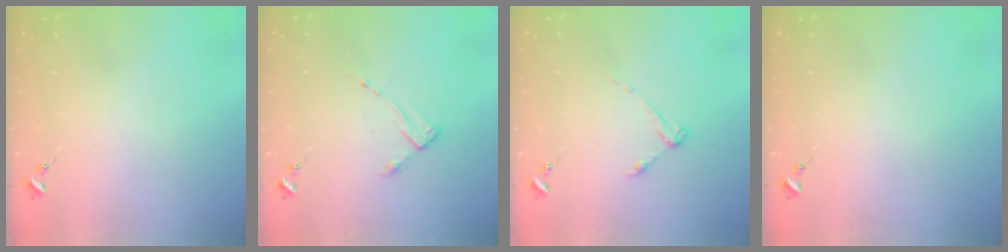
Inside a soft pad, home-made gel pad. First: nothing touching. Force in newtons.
{"total": 2.8, "press": 2.8, "slide": 0.4}
{"total": 3.7, "press": 3.7, "slide": 0.4}
{"total": 0.0}